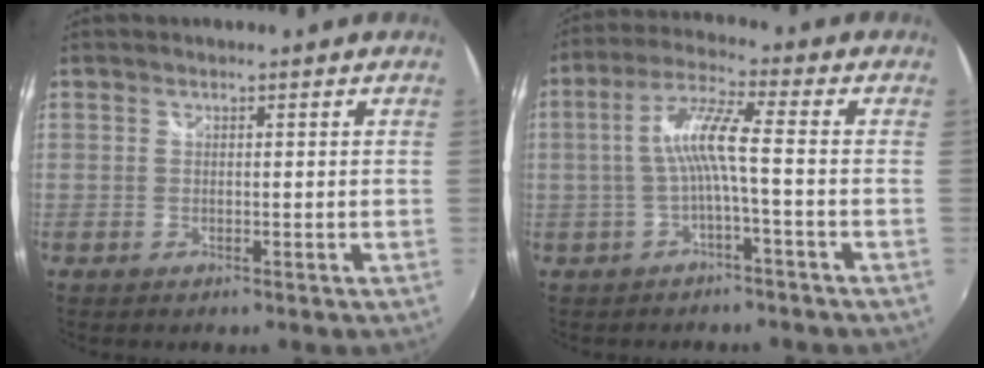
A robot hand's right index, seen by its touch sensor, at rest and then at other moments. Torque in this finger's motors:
{"motor_torque": [1.26, -0.09, 0.73, 0.20]}